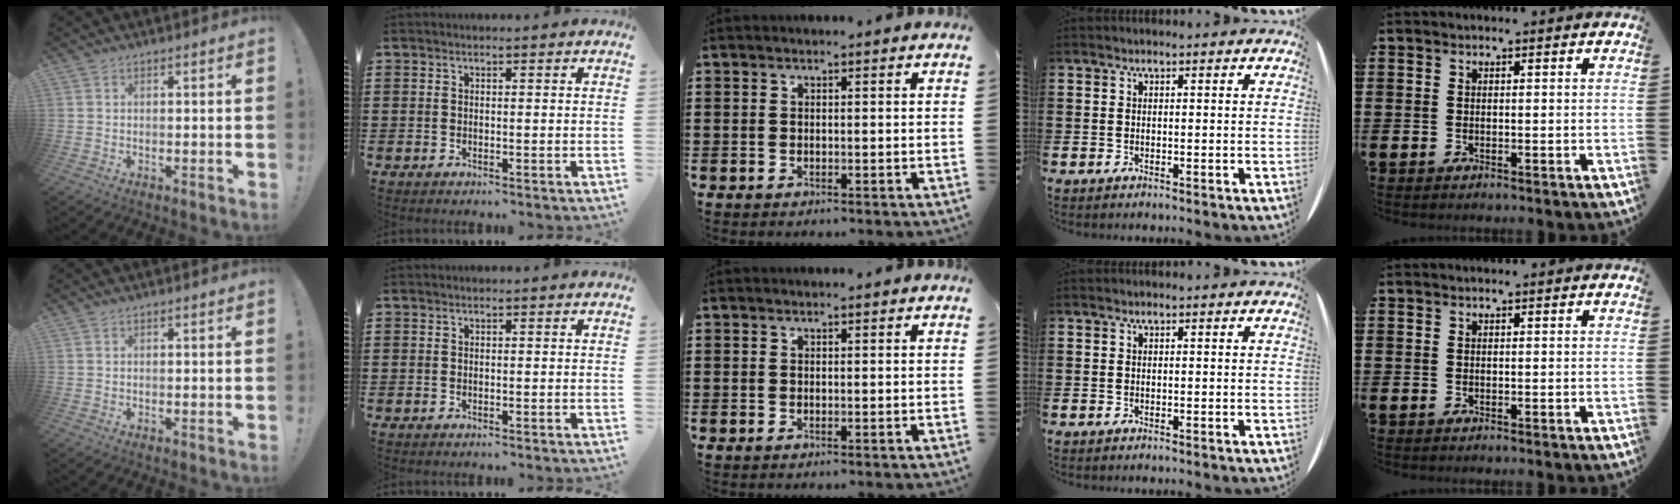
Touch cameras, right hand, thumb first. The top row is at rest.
{}